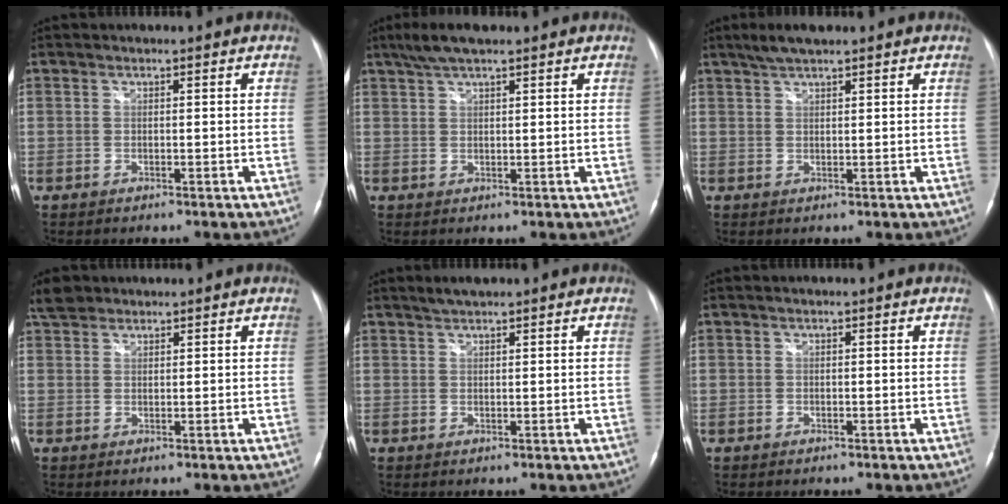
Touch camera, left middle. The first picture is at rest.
{"total": 4.9, "force": [3.8, 0.9, 3.1], "torque": [-0.067, 0.017, 0.072]}
{"total": 3.7, "force": [3.0, 0.5, 2.1], "torque": [-0.049, 0.009, 0.059]}
{"total": 3.3, "force": [2.7, 1.7, 0.7], "torque": [-0.024, 0.015, 0.053]}
{"total": 2.0, "force": [1.8, 0.3, 0.9], "torque": [-0.021, 0.006, 0.035]}
{"total": 0.0}